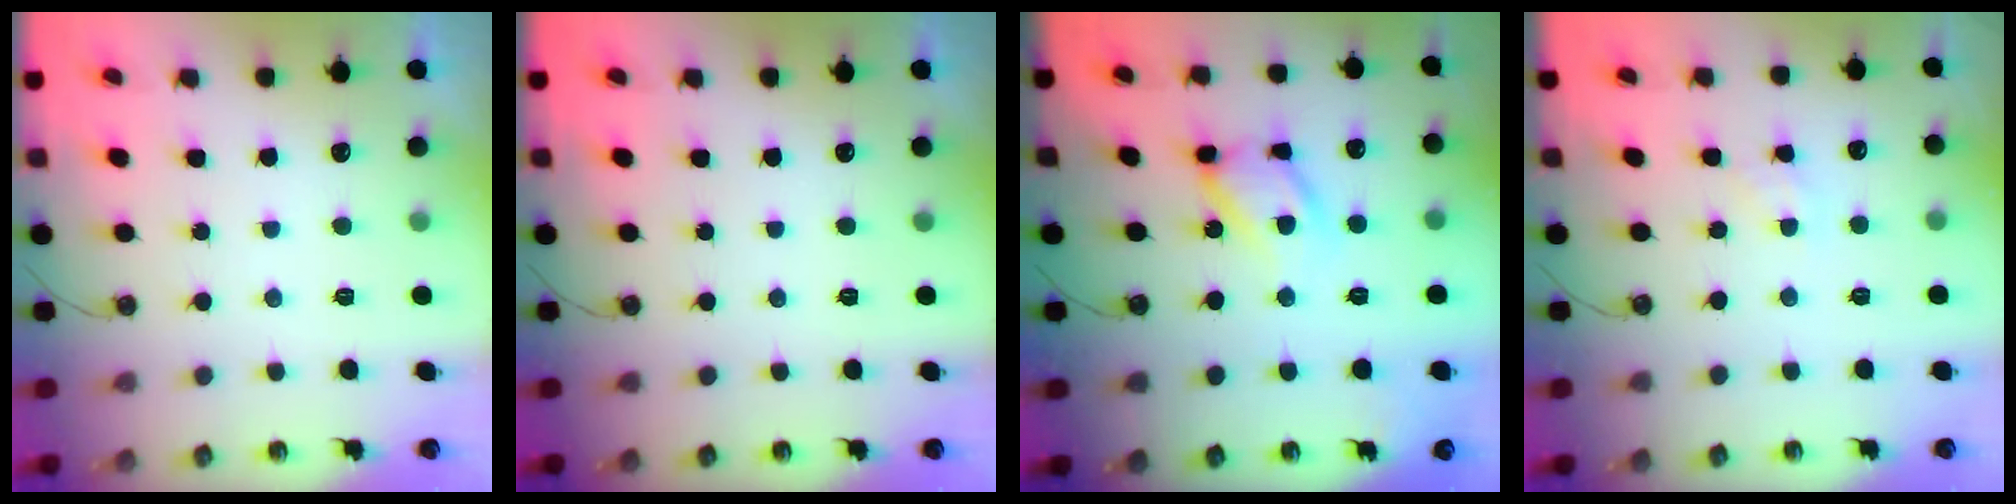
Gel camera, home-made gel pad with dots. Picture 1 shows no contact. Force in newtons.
{"total": 0.0}
{"total": 14.2, "press": 14.1, "slide": 1.2}
{"total": 1.8, "press": 1.8, "slide": 0.2}